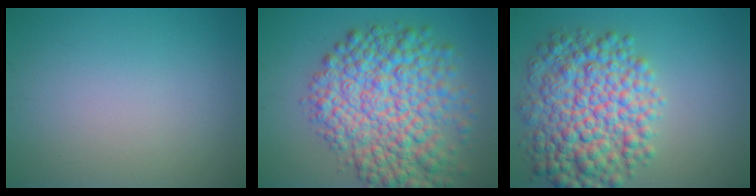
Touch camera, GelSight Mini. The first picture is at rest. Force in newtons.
{"total": 10.8, "press": 10.8, "slide": 0.2}
{"total": 9.1, "press": 9.1, "slide": 0.0}